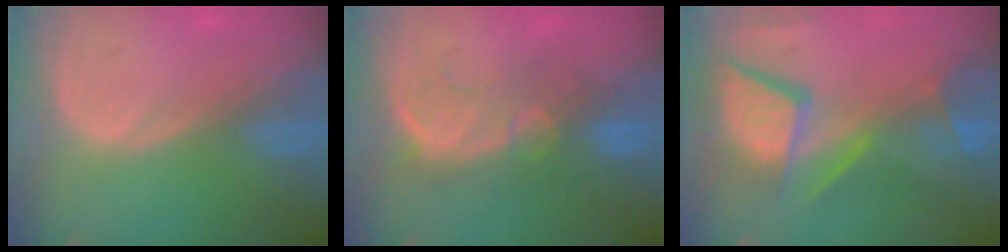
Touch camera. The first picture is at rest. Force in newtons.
{"total": 8.8, "press": 8.4, "slide": 2.7}
{"total": 12.8, "press": 10.4, "slide": 7.4}